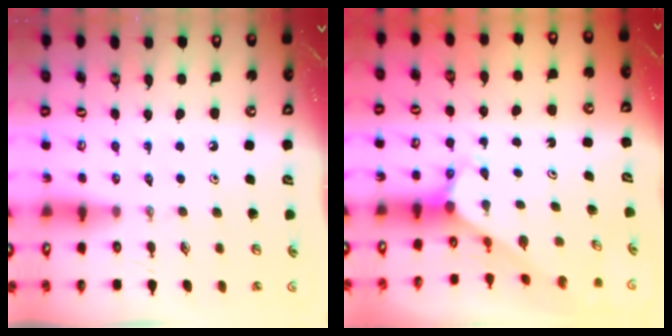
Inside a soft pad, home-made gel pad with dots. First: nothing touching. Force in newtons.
{"total": 3.0, "press": 3.0, "slide": 0.2}